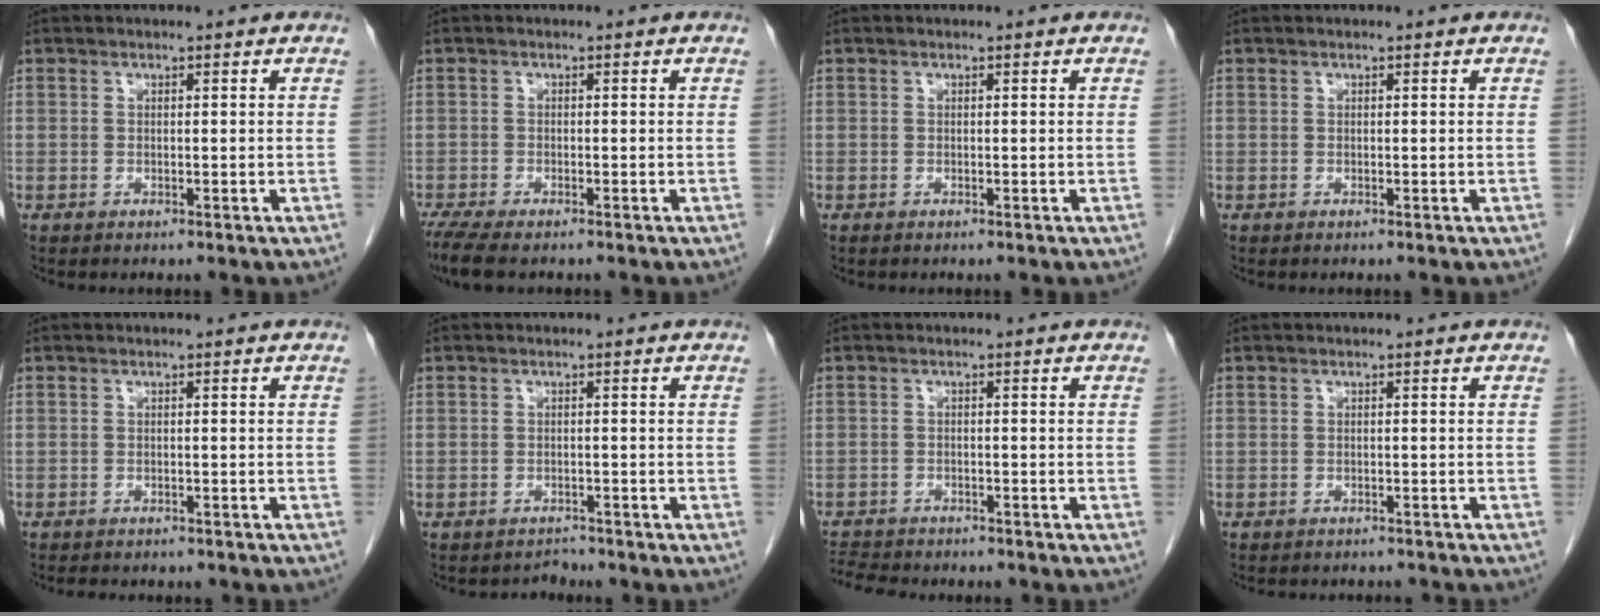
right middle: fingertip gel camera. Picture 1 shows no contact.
{"total": 5.6, "force": [-4.4, 1.2, 3.2], "torque": [-0.063, -0.016, -0.074]}
{"total": 0.0}
{"total": 0.0}
{"total": 6.7, "force": [-5.7, 2.2, 2.7], "torque": [-0.038, -0.003, -0.066]}
{"total": 1.6, "force": [-1.4, 0.5, -0.8], "torque": [0.009, -0.005, -0.023]}
{"total": 7.6, "force": [-7.0, 1.8, 2.4], "torque": [-0.044, -0.005, -0.106]}
{"total": 5.8, "force": [-5.3, 1.6, 1.5], "torque": [-0.015, 0.000, -0.063]}